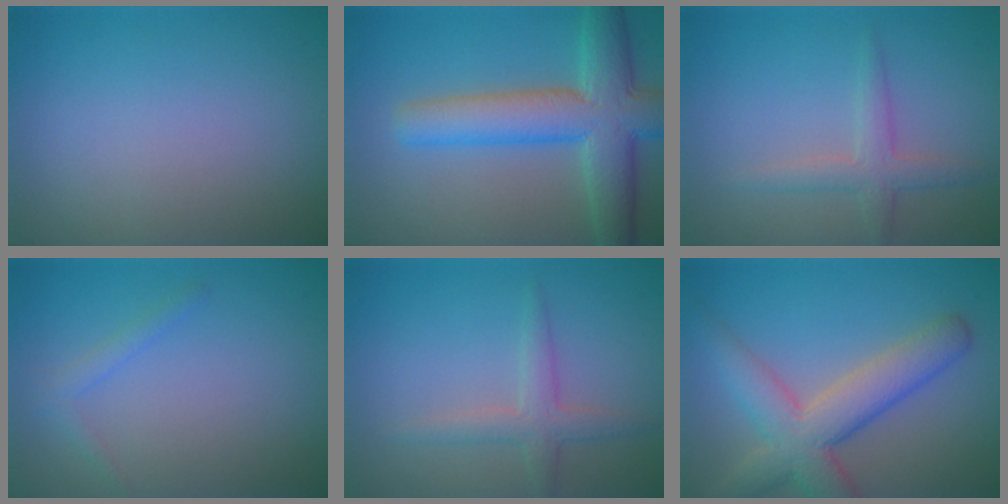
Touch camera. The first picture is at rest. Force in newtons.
{"total": 8.0, "press": 8.0, "slide": 0.5}
{"total": 2.3, "press": 2.3, "slide": 0.0}
{"total": 1.3, "press": 1.3, "slide": 0.1}
{"total": 2.3, "press": 2.3, "slide": 0.0}
{"total": 6.8, "press": 6.8, "slide": 0.5}